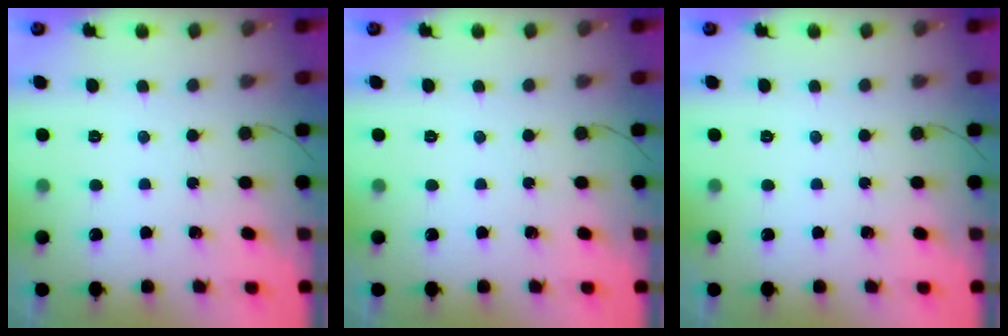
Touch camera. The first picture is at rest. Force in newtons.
{"total": 0.0}
{"total": 0.0}